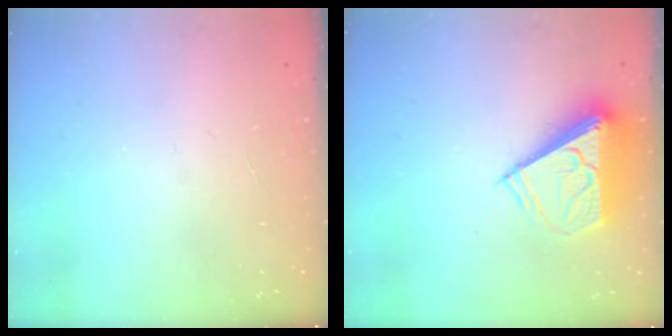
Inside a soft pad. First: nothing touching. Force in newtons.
{"total": 9.0, "press": 9.0, "slide": 0.6}